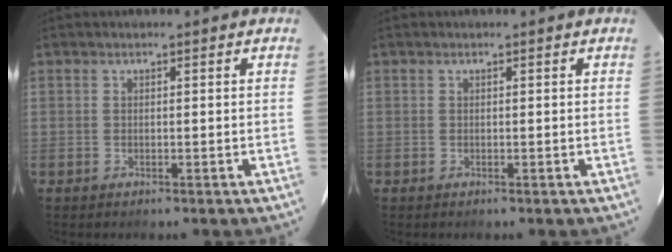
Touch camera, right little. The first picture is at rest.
{"total": 0.0}